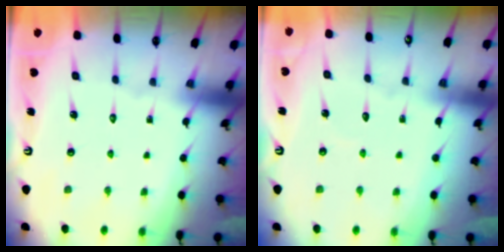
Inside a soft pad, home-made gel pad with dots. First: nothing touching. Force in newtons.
{"total": 2.9, "press": 2.9, "slide": 0.2}